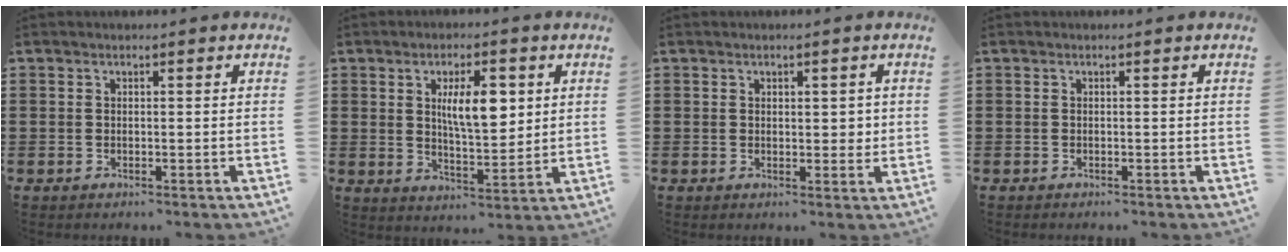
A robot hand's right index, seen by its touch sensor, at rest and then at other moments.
{"total": 8.0, "force": [2.2, 3.1, 7.0], "torque": [-0.126, 0.002, 0.033]}
{"total": 2.2, "force": [0.5, 1.3, 1.7], "torque": [-0.018, 0.001, 0.004]}
{"total": 0.0}